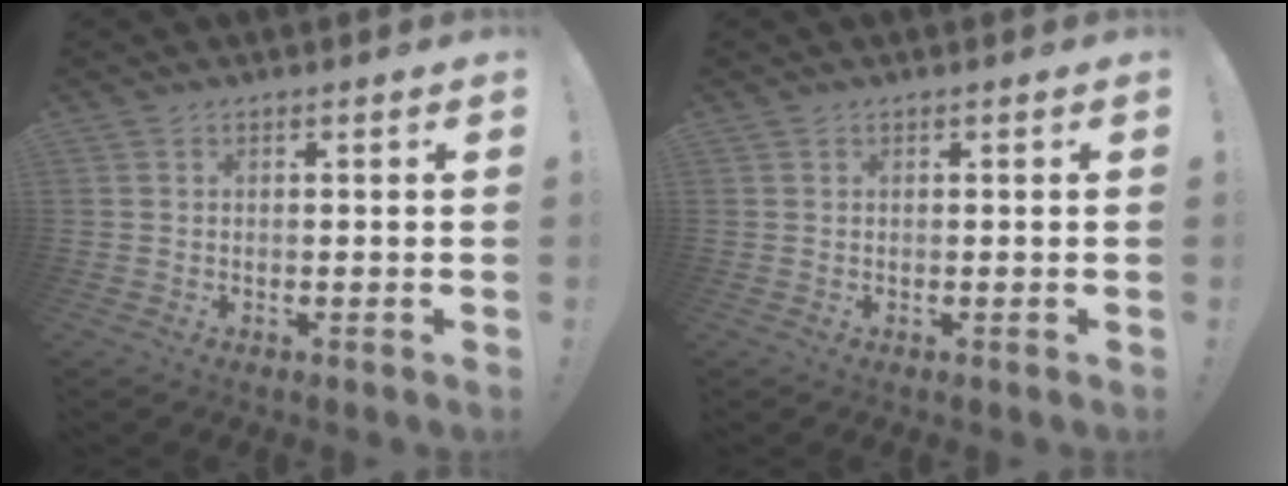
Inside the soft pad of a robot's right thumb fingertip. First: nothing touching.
{"total": 0.0}